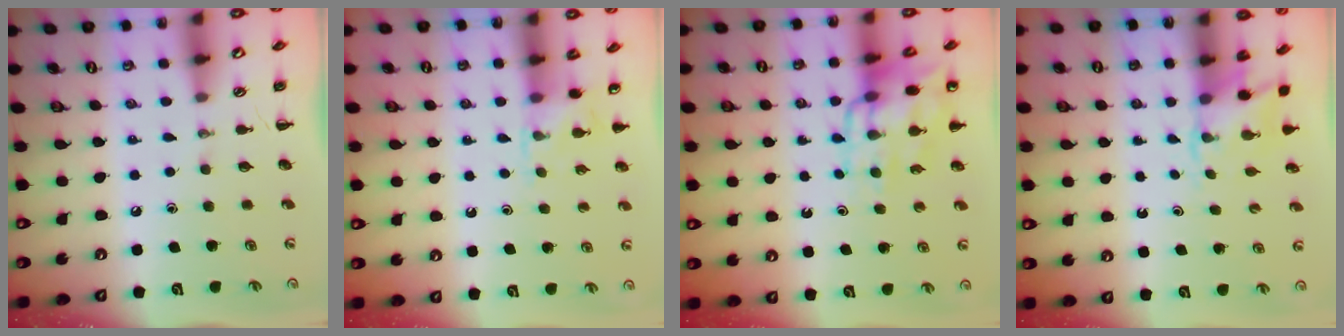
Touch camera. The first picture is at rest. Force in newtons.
{"total": 6.0, "press": 5.8, "slide": 1.5}
{"total": 13.1, "press": 12.8, "slide": 2.9}
{"total": 2.8, "press": 2.6, "slide": 1.0}